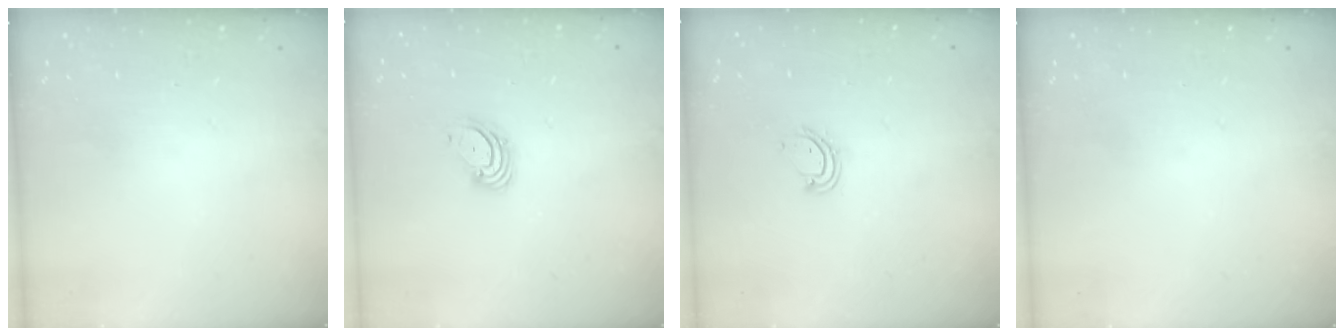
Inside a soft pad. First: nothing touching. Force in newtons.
{"total": 3.2, "press": 3.2, "slide": 0.1}
{"total": 5.2, "press": 5.2, "slide": 0.2}
{"total": 0.0}